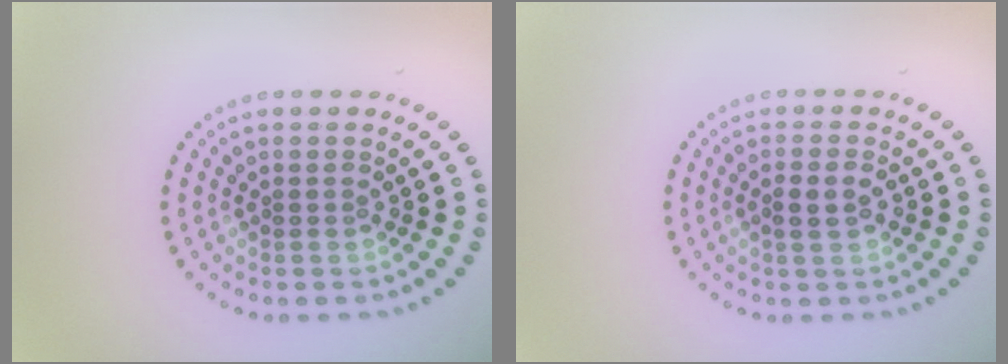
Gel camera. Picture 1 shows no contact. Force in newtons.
{"total": 2.1, "press": 2.0, "slide": 0.4}